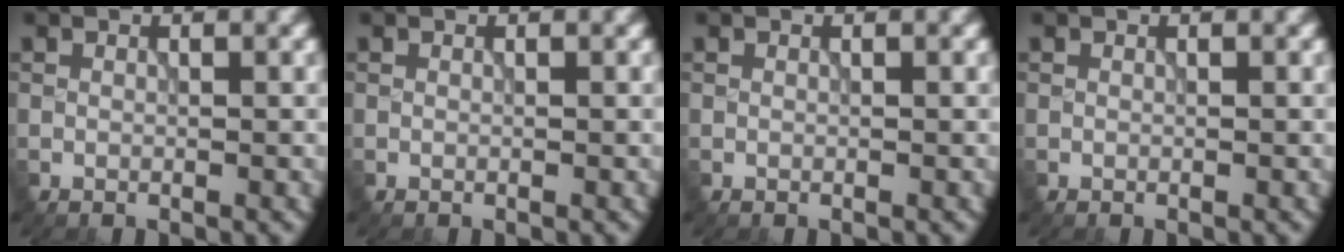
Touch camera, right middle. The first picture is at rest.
{"total": 0.0}
{"total": 0.0}
{"total": 0.0}